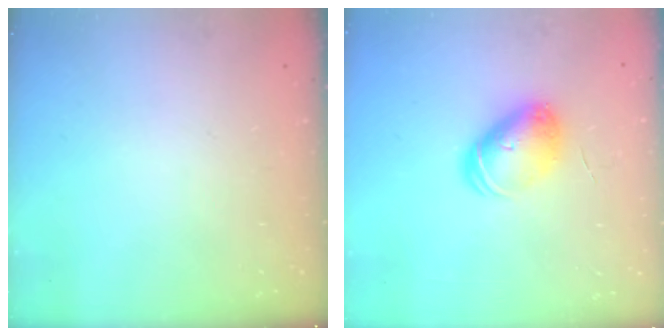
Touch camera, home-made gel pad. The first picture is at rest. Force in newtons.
{"total": 8.1, "press": 8.1, "slide": 1.1}